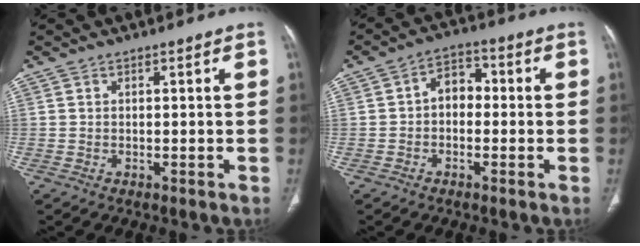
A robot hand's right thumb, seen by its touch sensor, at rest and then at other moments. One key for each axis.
{"total": 5.4, "fx": -0.4, "fy": 3.9, "fz": 3.6, "tx": -0.036, "ty": 0.023, "tz": -0.022}